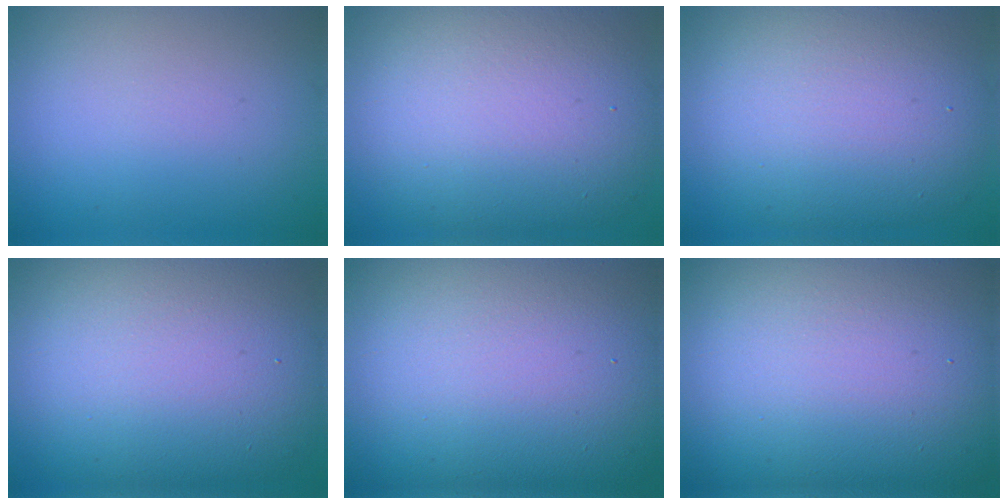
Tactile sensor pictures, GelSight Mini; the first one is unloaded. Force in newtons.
{"total": 12.9, "press": 12.9, "slide": 0.8}
{"total": 11.2, "press": 11.1, "slide": 0.6}
{"total": 15.9, "press": 15.9, "slide": 0.8}
{"total": 22.3, "press": 22.3, "slide": 1.1}
{"total": 23.9, "press": 23.9, "slide": 1.2}